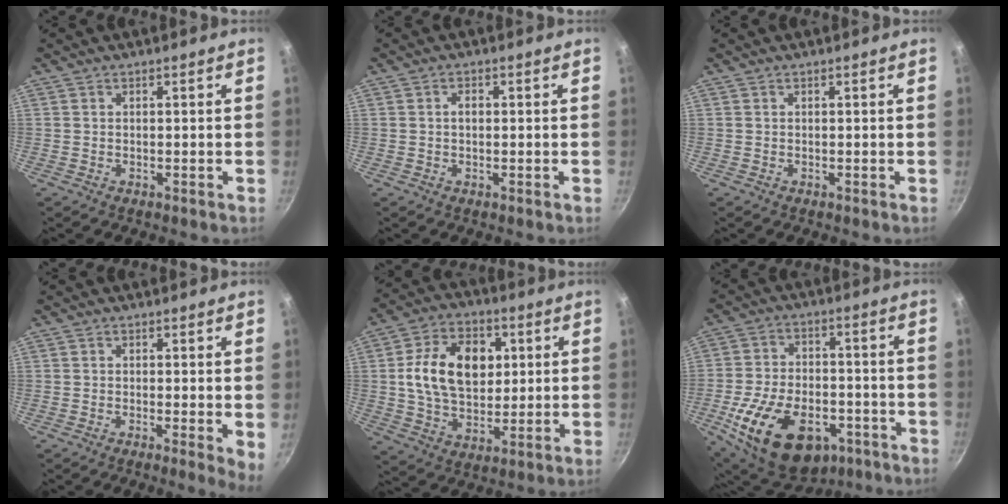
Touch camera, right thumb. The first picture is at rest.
{"total": 1.0, "force": [0.0, 0.6, 0.7], "torque": [-0.012, 0.003, 0.000]}
{"total": 0.0}
{"total": 3.6, "force": [-0.1, 0.8, 3.5], "torque": [-0.043, -0.011, -0.005]}
{"total": 16.2, "force": [2.9, 11.2, 11.3], "torque": [-0.163, 0.003, 0.045]}
{"total": 21.8, "force": [-8.5, 13.5, 14.8], "torque": [-0.238, 0.025, -0.125]}